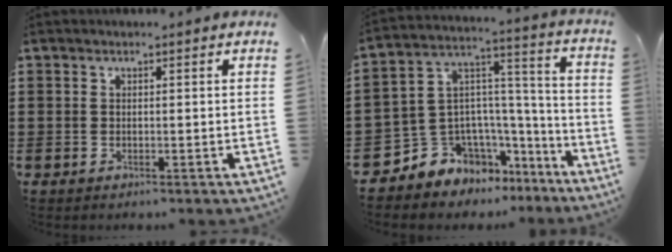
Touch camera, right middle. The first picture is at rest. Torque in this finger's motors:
{"motor_torque": [2.14, 0.00, 0.45, 0.05]}